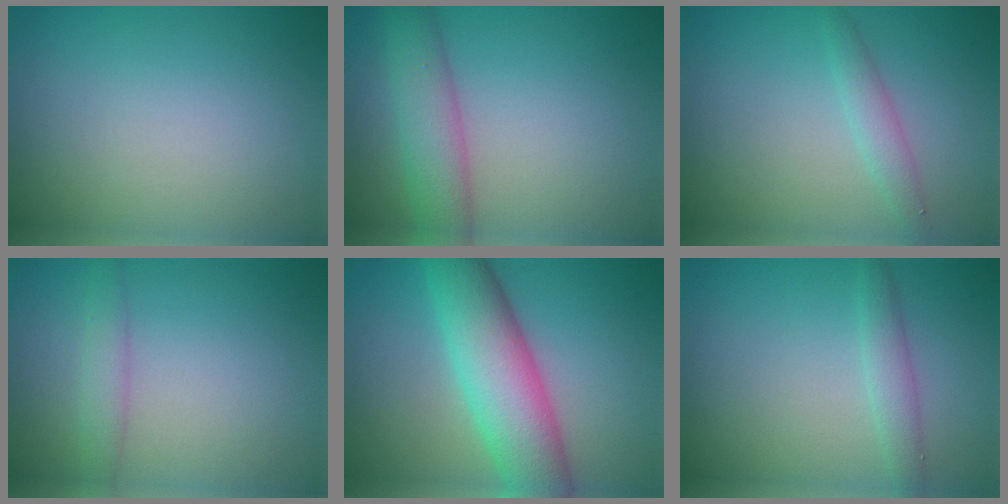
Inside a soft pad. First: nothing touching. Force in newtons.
{"total": 4.8, "press": 4.8, "slide": 0.2}
{"total": 1.6, "press": 1.6, "slide": 0.0}
{"total": 1.9, "press": 1.9, "slide": 0.1}
{"total": 8.8, "press": 8.8, "slide": 0.2}
{"total": 1.9, "press": 1.9, "slide": 0.1}